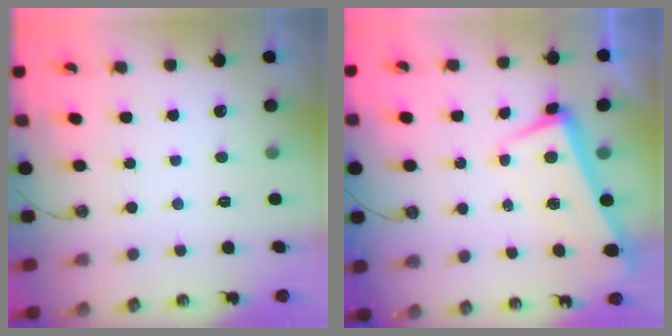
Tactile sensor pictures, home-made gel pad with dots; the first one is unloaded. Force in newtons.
{"total": 2.0, "press": 1.8, "slide": 0.8}